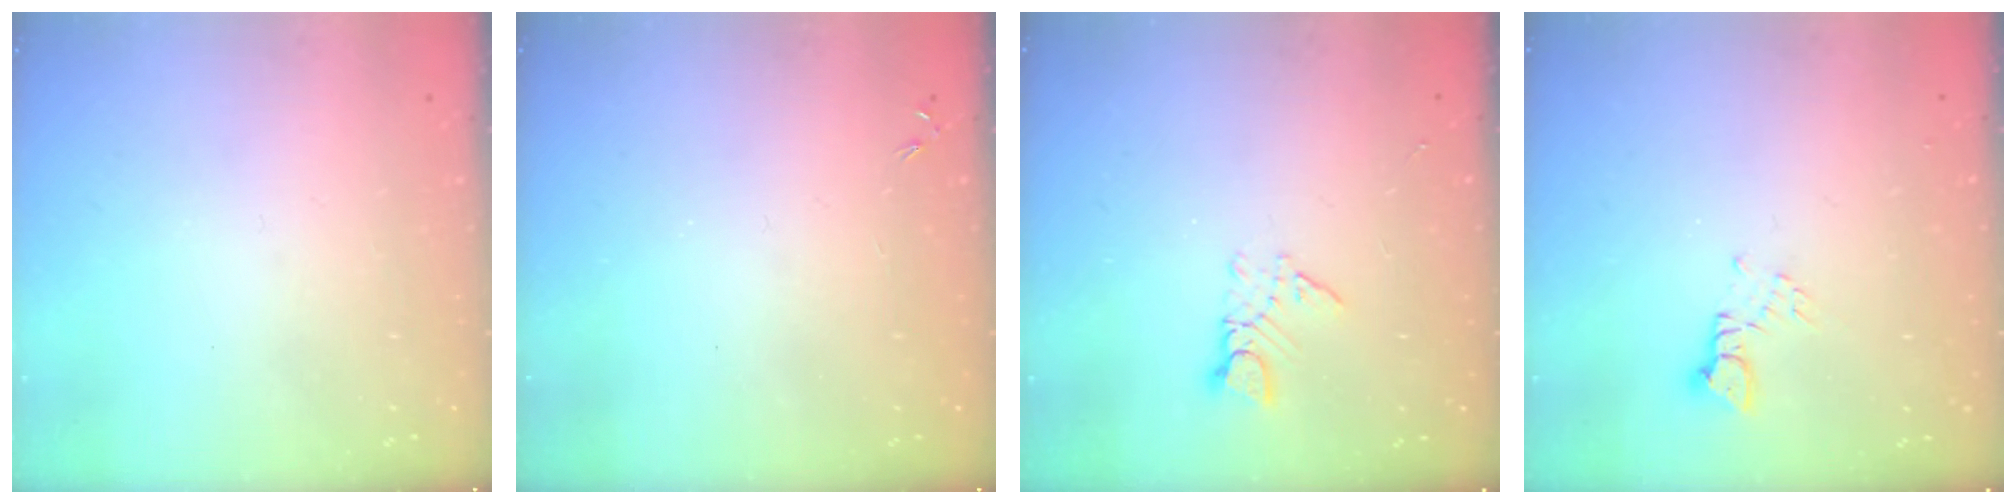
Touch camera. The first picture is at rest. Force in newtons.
{"total": 0.0}
{"total": 4.1, "press": 4.1, "slide": 0.5}
{"total": 2.4, "press": 2.4, "slide": 0.1}